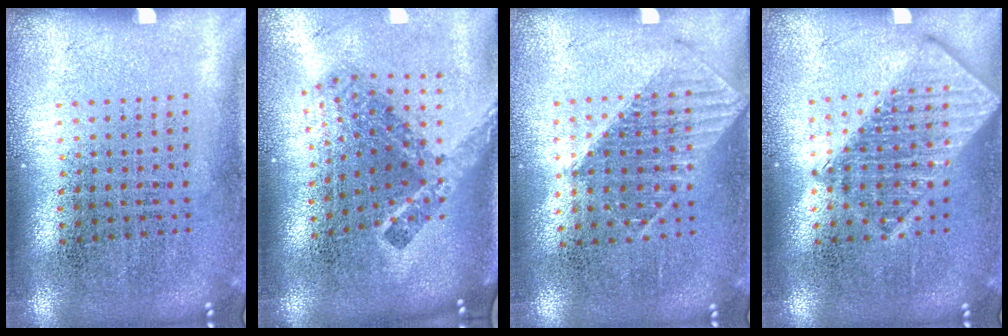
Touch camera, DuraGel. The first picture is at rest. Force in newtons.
{"total": 2.4, "press": 1.6, "slide": 1.8}
{"total": 1.1, "press": 1.0, "slide": 0.3}
{"total": 2.7, "press": 2.7, "slide": 0.3}